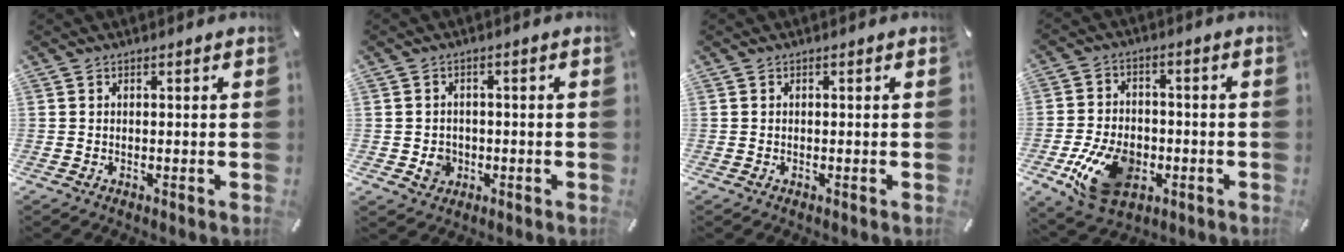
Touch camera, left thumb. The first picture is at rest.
{"total": 4.5, "force": [-1.0, 4.1, 1.4], "torque": [-0.008, 0.001, -0.018]}
{"total": 0.0}
{"total": 13.9, "force": [-4.7, 9.5, 9.0], "torque": [-0.179, 0.010, -0.082]}